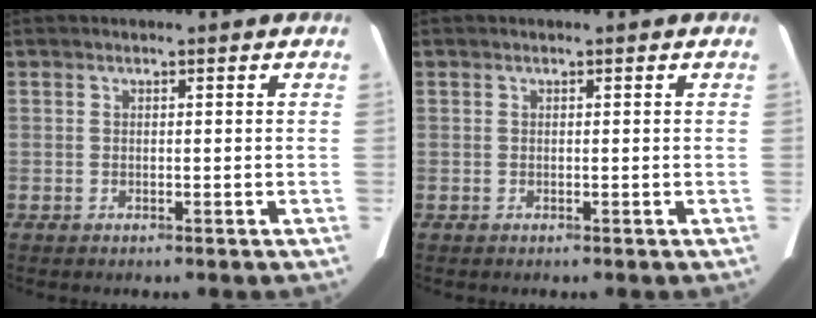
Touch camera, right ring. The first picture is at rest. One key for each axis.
{"total": 0.0}